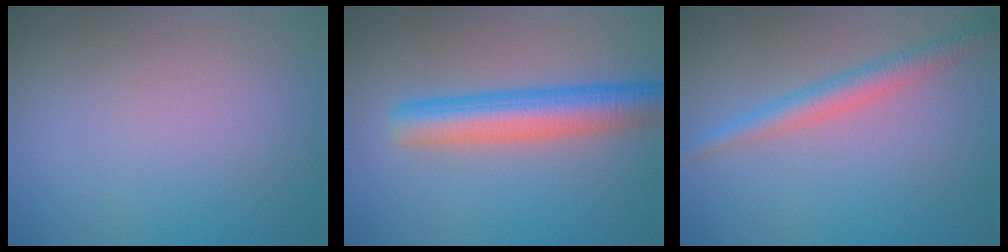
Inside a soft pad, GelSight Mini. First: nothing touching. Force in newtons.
{"total": 5.8, "press": 5.8, "slide": 0.2}
{"total": 2.9, "press": 2.9, "slide": 0.1}